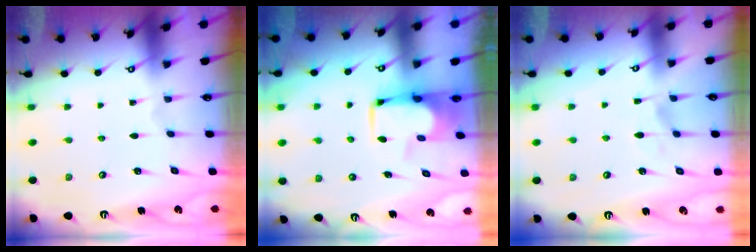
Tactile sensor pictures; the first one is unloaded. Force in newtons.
{"total": 2.2, "press": 2.2, "slide": 0.5}
{"total": 1.4, "press": 0.7, "slide": 1.1}